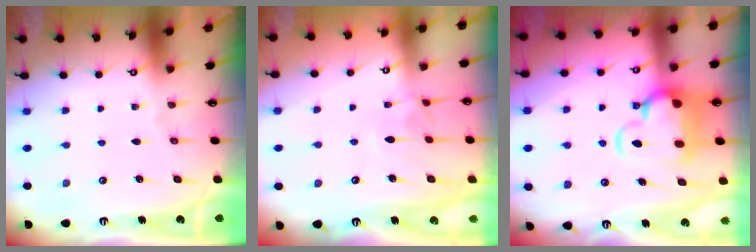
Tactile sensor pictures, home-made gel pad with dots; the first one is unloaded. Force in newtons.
{"total": 3.2, "press": 3.2, "slide": 0.3}
{"total": 5.4, "press": 5.2, "slide": 1.4}